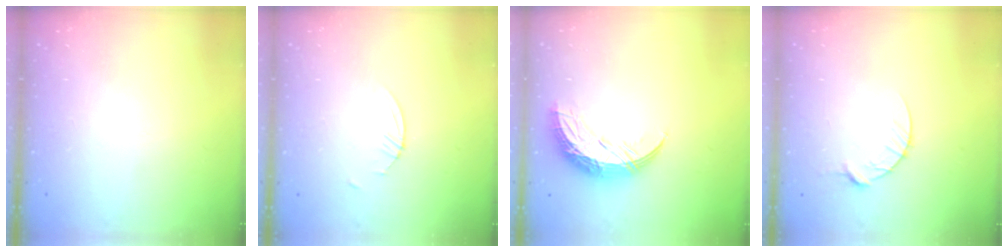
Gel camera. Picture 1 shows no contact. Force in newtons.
{"total": 1.6, "press": 1.5, "slide": 0.2}
{"total": 9.7, "press": 9.7, "slide": 0.9}
{"total": 7.2, "press": 7.2, "slide": 0.7}